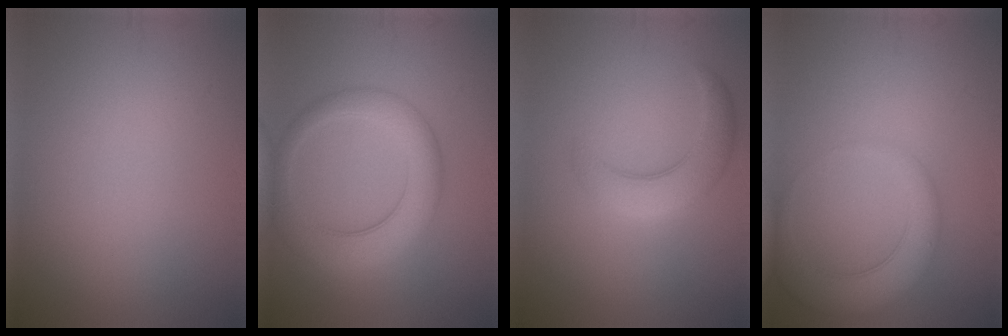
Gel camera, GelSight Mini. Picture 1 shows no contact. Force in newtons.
{"total": 5.4, "press": 5.4, "slide": 0.1}
{"total": 4.0, "press": 4.0, "slide": 0.2}
{"total": 4.3, "press": 4.3, "slide": 0.3}